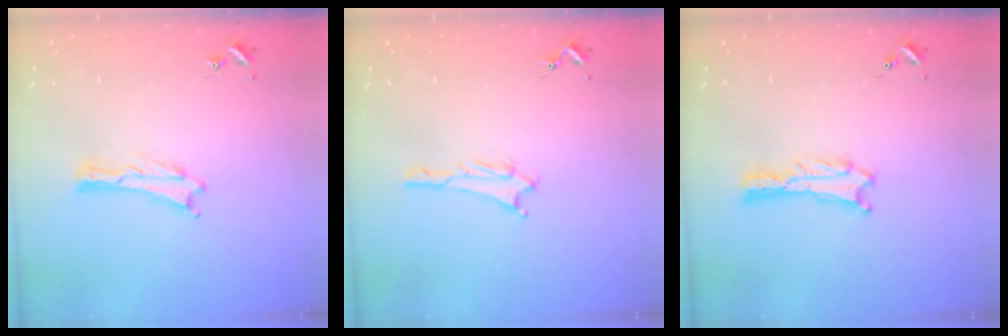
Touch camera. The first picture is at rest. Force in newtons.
{"total": 0.8, "press": 0.8, "slide": 0.1}
{"total": 0.7, "press": 0.7, "slide": 0.1}